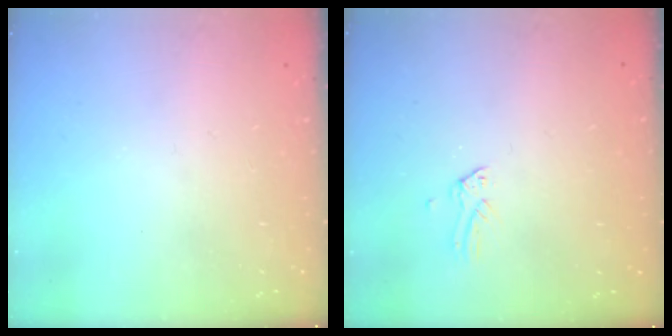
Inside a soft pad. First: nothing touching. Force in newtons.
{"total": 0.0}